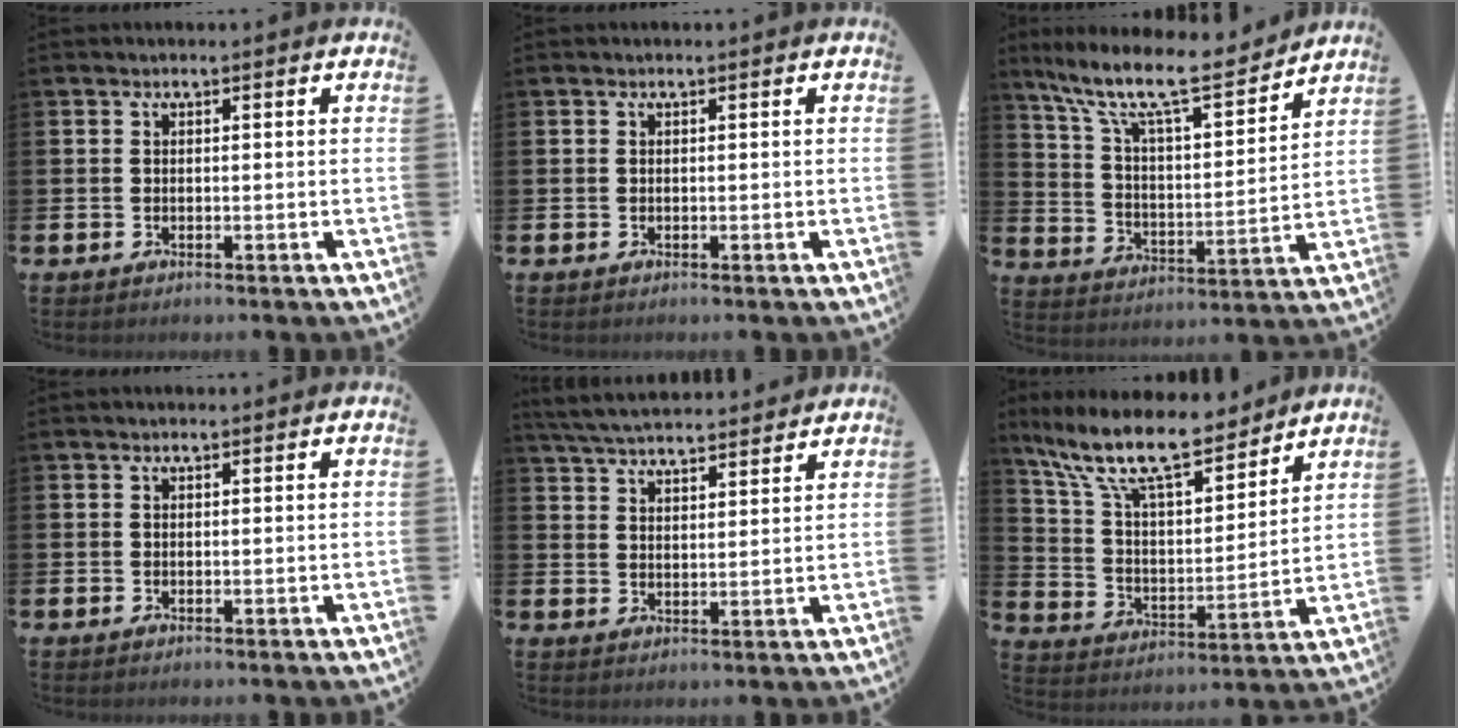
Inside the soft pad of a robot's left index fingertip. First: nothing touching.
{"total": 0.0}
{"total": 11.3, "force": [9.6, 2.1, 5.6], "torque": [-0.137, -0.065, 0.160]}
{"total": 0.0}
{"total": 5.4, "force": [5.3, 0.5, 0.9], "torque": [-0.041, -0.027, 0.097]}
{"total": 12.8, "force": [10.8, 3.3, 6.1], "torque": [-0.158, -0.059, 0.190]}